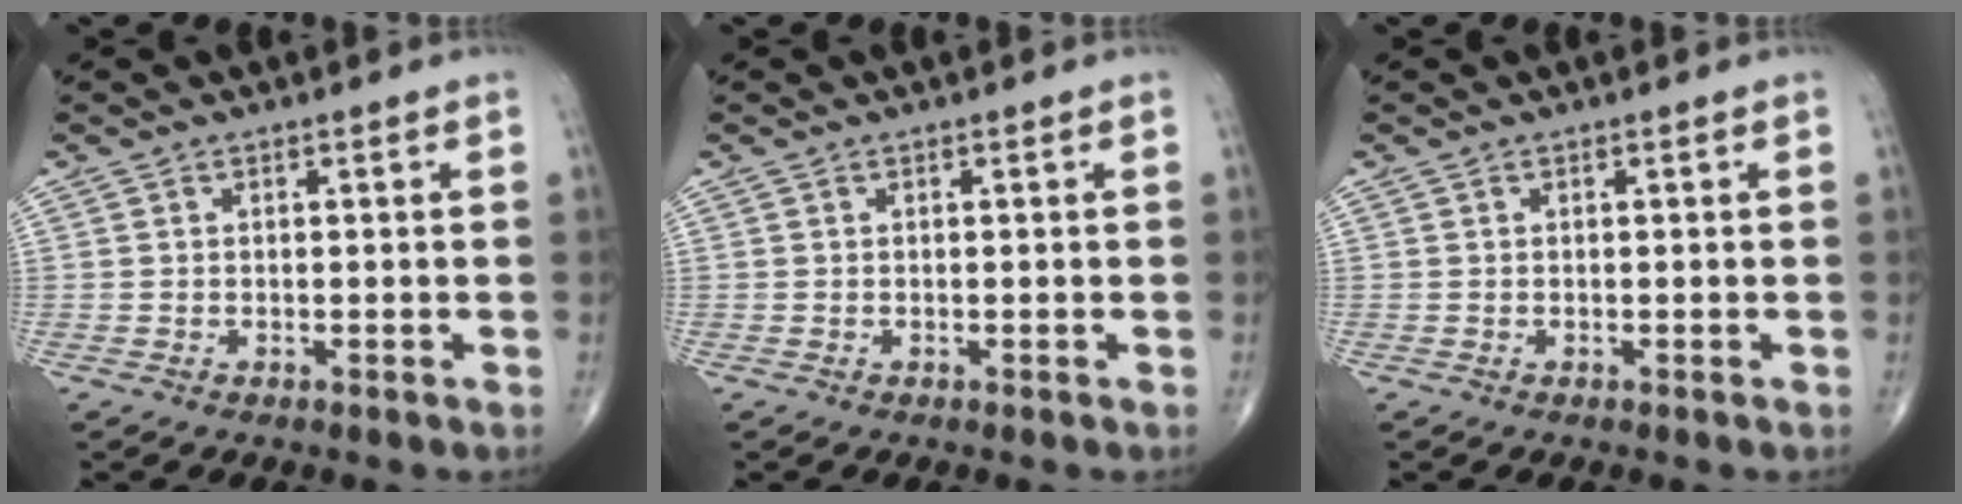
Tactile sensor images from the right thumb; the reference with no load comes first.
{"total": 0.0}
{"total": 0.0}